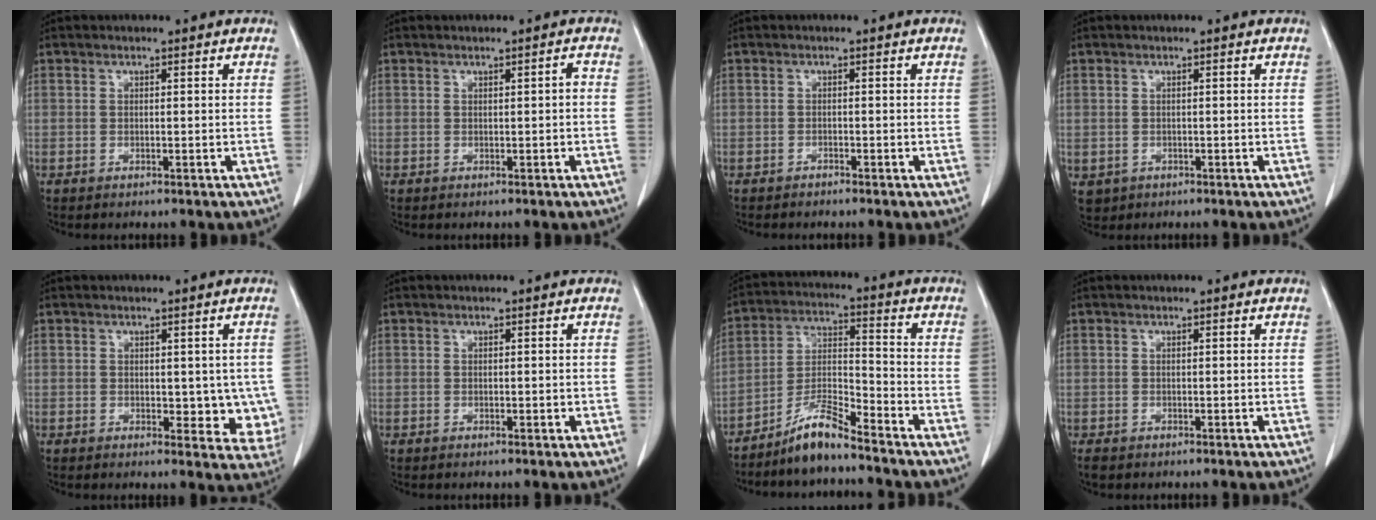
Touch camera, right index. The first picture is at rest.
{"total": 0.7, "force": [-0.1, 0.1, 0.7], "torque": [-0.011, 0.002, 0.000]}
{"total": 1.0, "force": [-1.0, 0.1, 0.2], "torque": [-0.002, 0.002, -0.012]}
{"total": 2.6, "force": [-0.9, 2.4, 0.4], "torque": [-0.003, 0.003, -0.003]}
{"total": 6.6, "force": [0.0, 3.9, 5.2], "torque": [-0.045, -0.008, 0.006]}
{"total": 0.0}
{"total": 8.0, "force": [-6.7, 0.4, 4.3], "torque": [-0.088, -0.004, -0.128]}
{"total": 1.2, "force": [-0.8, 0.8, 0.3], "torque": [-0.007, 0.002, -0.008]}